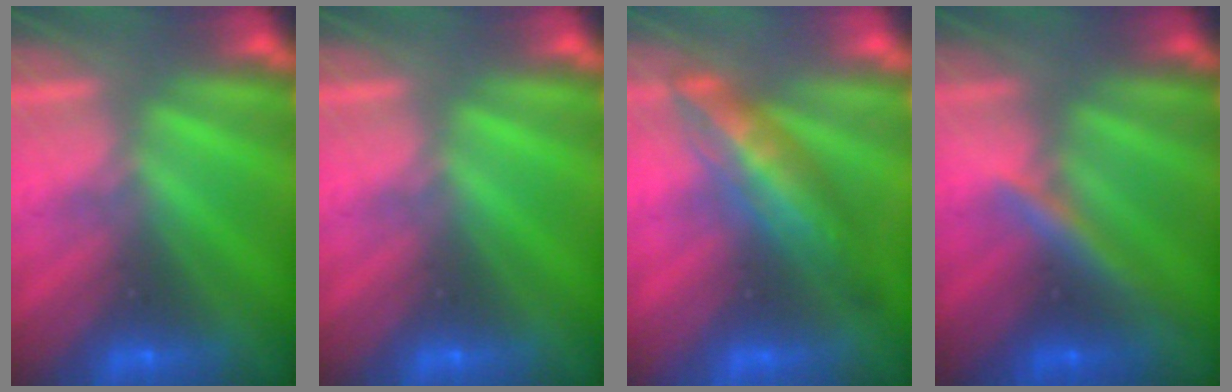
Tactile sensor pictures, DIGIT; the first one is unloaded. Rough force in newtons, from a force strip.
{"total": 0.0}
{"total": 2.9}
{"total": 3.2}